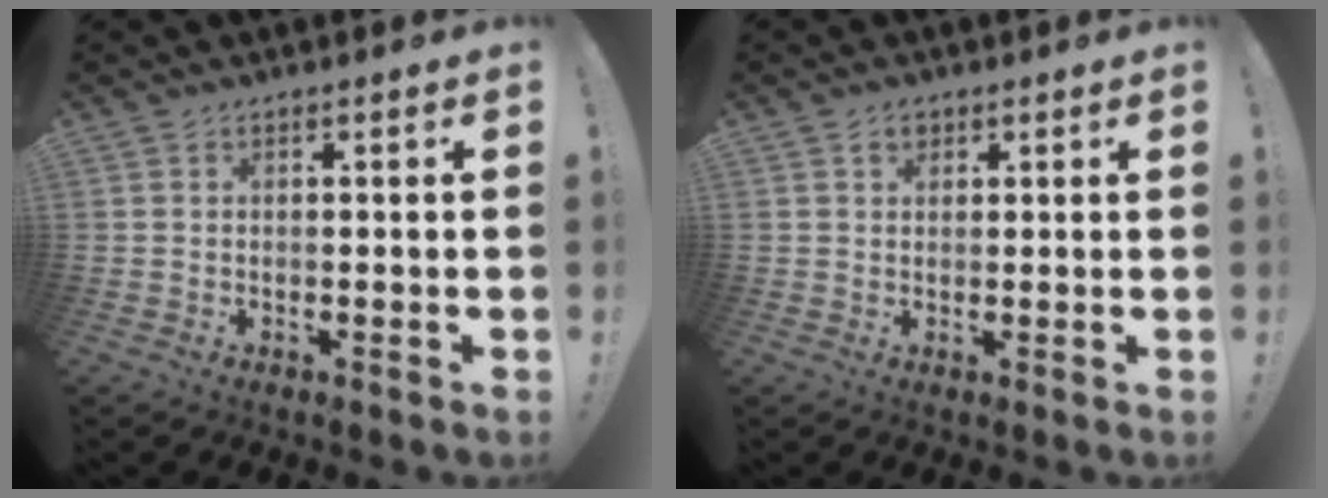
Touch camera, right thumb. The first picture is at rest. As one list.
[{"total": 2.4, "force": [1.3, 1.8, 0.9], "torque": [-0.007, -0.002, 0.021]}]